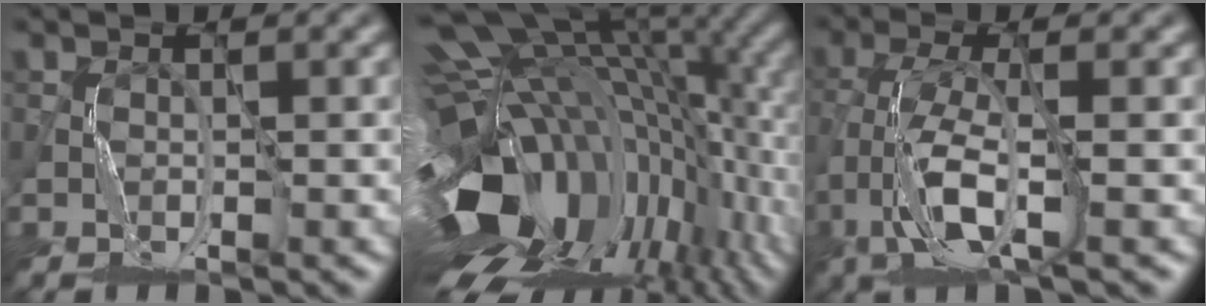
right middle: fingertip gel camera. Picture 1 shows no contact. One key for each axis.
{"total": 18.2, "fx": -2.8, "fy": 11.2, "fz": 14.0, "tx": -0.264, "ty": -0.051, "tz": -0.010}
{"total": 6.1, "fx": -2.0, "fy": 2.0, "fz": 5.4, "tx": -0.125, "ty": 0.004, "tz": -0.044}